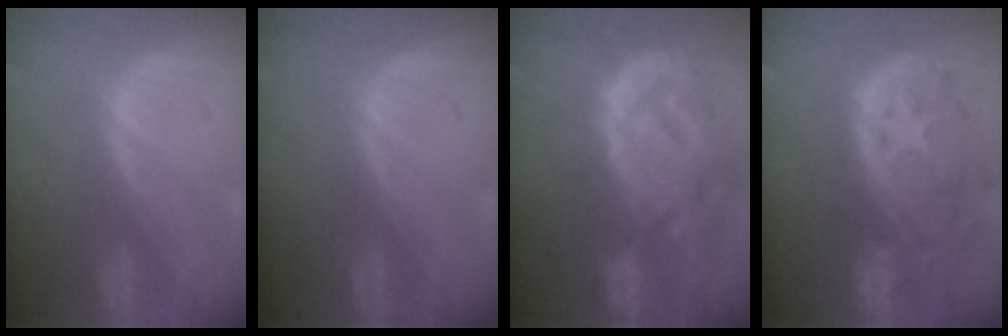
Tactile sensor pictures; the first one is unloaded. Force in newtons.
{"total": 0.0}
{"total": 14.4, "press": 12.4, "slide": 7.3}
{"total": 13.3, "press": 11.1, "slide": 7.4}